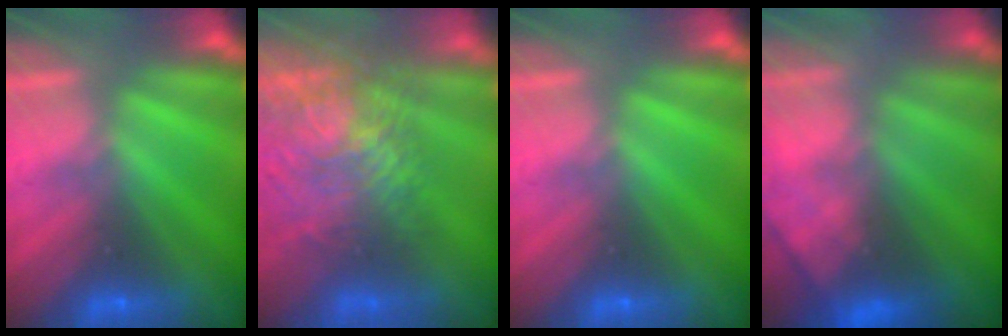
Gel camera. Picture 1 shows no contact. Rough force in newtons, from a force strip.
{"total": 7.7}
{"total": 0.0}
{"total": 8.7}